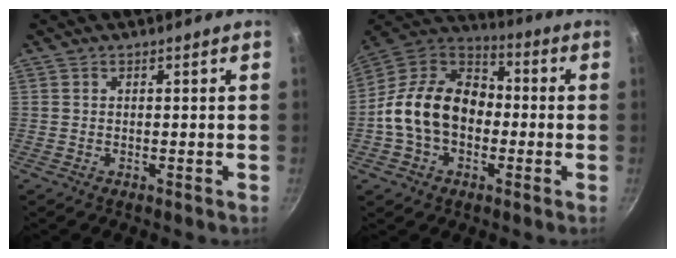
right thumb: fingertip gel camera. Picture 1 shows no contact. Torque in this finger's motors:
{"motor_torque": [1.34, 2.08, 0.60, -0.60, 0.22]}